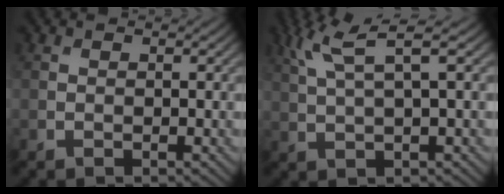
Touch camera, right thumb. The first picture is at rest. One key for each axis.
{"total": 5.8, "fx": 2.7, "fy": 0.9, "fz": 5.0, "tx": -0.109, "ty": 0.018, "tz": 0.061}